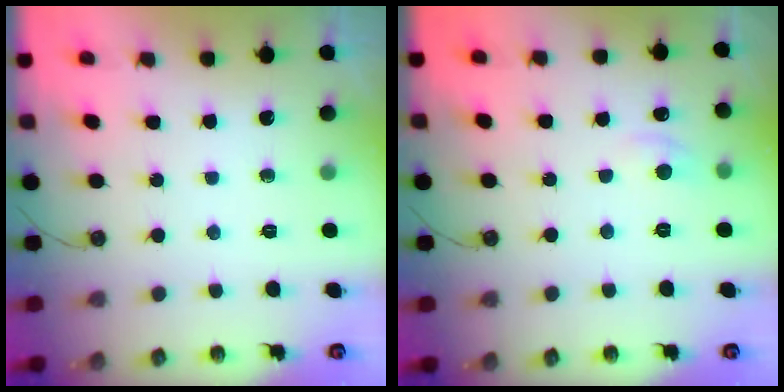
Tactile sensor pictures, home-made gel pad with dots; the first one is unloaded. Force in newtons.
{"total": 0.8, "press": 0.3, "slide": 0.8}